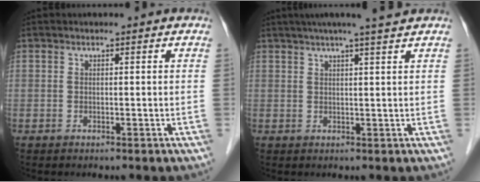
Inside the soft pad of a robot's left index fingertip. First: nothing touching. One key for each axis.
{"total": 7.5, "fx": 6.2, "fy": -0.9, "fz": 4.2, "tx": -0.063, "ty": 0.015, "tz": 0.078}